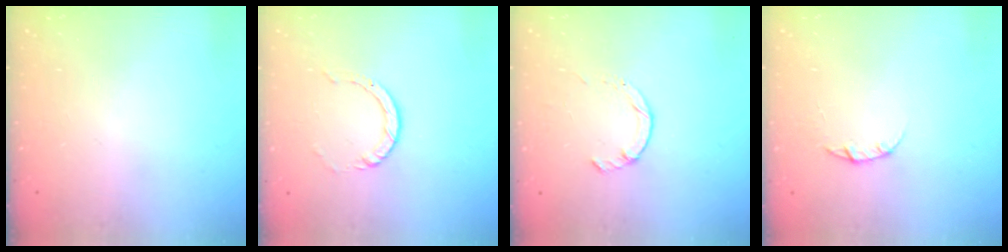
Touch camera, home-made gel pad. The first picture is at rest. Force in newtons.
{"total": 3.8, "press": 3.7, "slide": 0.3}
{"total": 1.0, "press": 1.0, "slide": 0.3}
{"total": 3.2, "press": 3.1, "slide": 0.4}